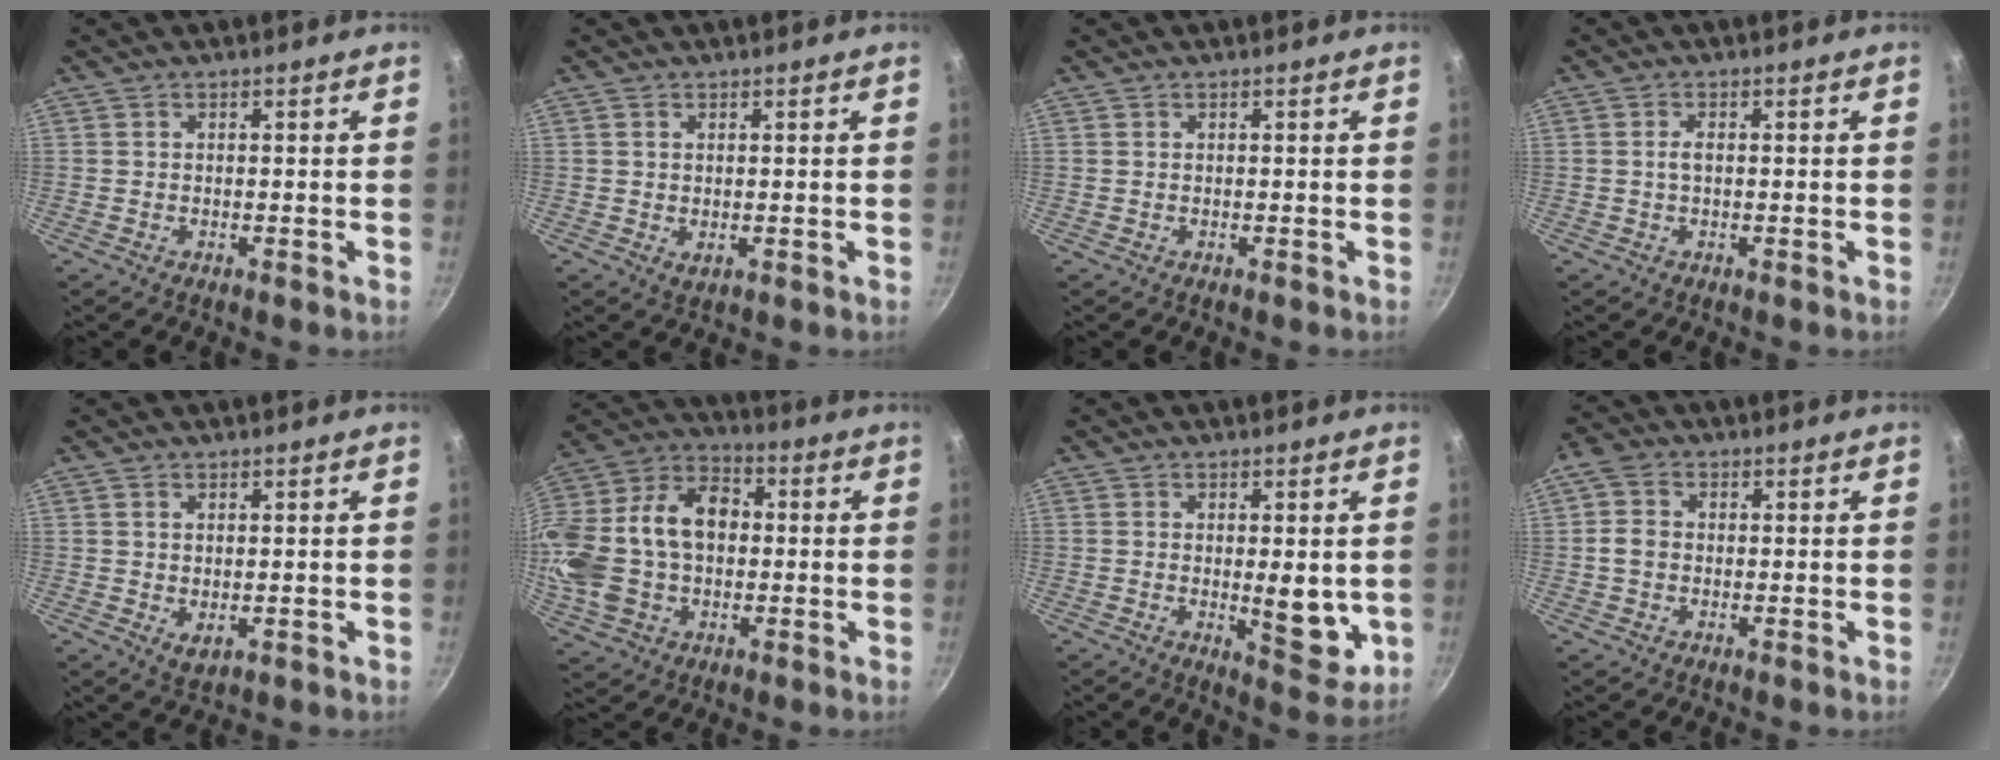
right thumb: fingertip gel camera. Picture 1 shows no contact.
{"total": 1.5, "force": [0.4, 0.9, 1.1], "torque": [-0.017, -0.003, 0.007]}
{"total": 0.0}
{"total": 1.5, "force": [0.0, 0.7, 1.3], "torque": [-0.026, 0.004, -0.001]}
{"total": 2.7, "force": [0.5, 1.6, 2.0], "torque": [-0.031, -0.007, 0.011]}
{"total": 24.0, "force": [0.3, 17.0, 17.0], "torque": [-0.331, 0.049, 0.004]}
{"total": 8.2, "force": [-0.2, 3.4, 7.4], "torque": [-0.086, -0.024, 0.003]}
{"total": 4.5, "force": [0.0, 3.7, 2.6], "torque": [-0.042, 0.008, -0.011]}